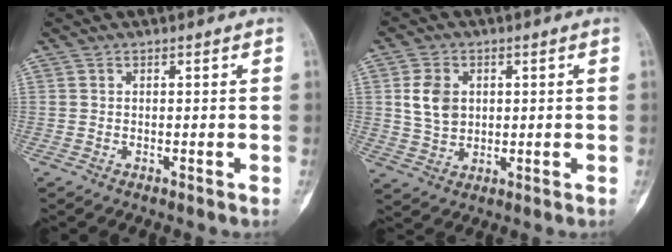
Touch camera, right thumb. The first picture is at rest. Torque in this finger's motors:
{"motor_torque": [1.16, 0.24, 0.53, -0.60, 0.05]}